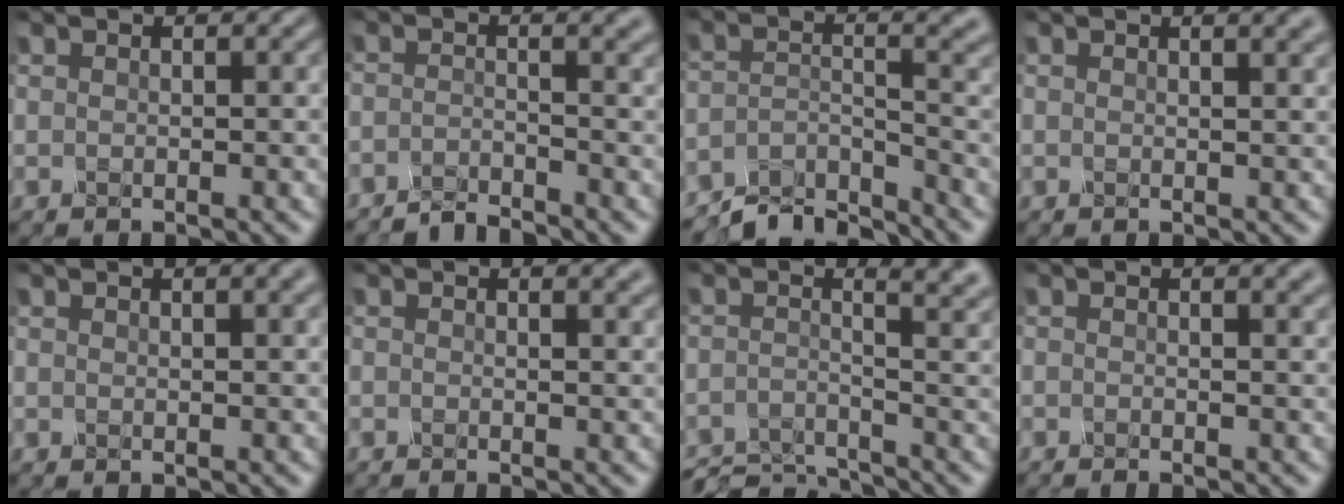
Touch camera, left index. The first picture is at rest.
{"total": 2.7, "force": [-2.4, 0.5, 1.0], "torque": [-0.003, -0.003, -0.058]}
{"total": 5.5, "force": [-5.2, 1.0, 1.3], "torque": [-0.016, -0.006, -0.102]}
{"total": 4.5, "force": [2.5, 2.1, 3.0], "torque": [-0.002, 0.029, -0.001]}
{"total": 4.8, "force": [2.5, 2.2, 3.4], "torque": [-0.011, 0.028, 0.001]}
{"total": 2.2, "force": [0.3, 1.1, 1.9], "torque": [0.006, 0.004, -0.009]}
{"total": 6.3, "force": [-4.7, 1.9, 3.7], "torque": [-0.035, -0.010, -0.086]}
{"total": 2.9, "force": [0.0, 1.5, 2.5], "torque": [0.005, 0.015, -0.018]}